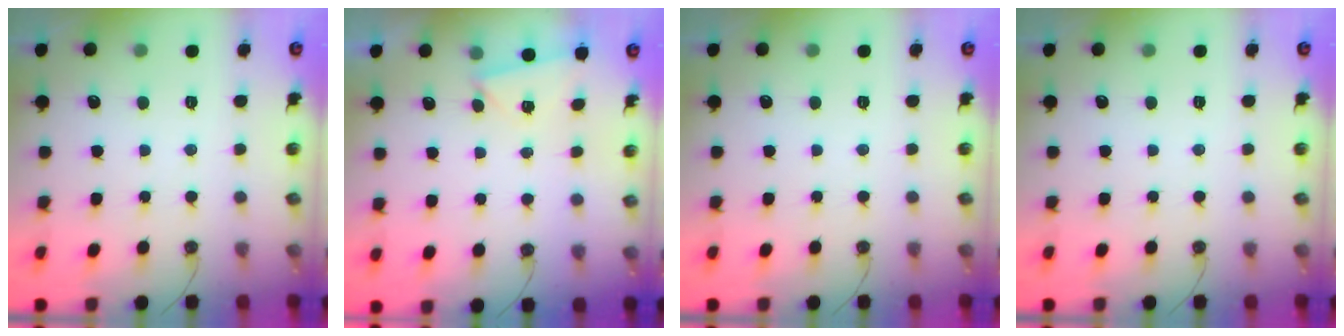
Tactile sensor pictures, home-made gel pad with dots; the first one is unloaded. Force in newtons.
{"total": 2.5, "press": 2.1, "slide": 1.5}
{"total": 0.0}
{"total": 0.0}